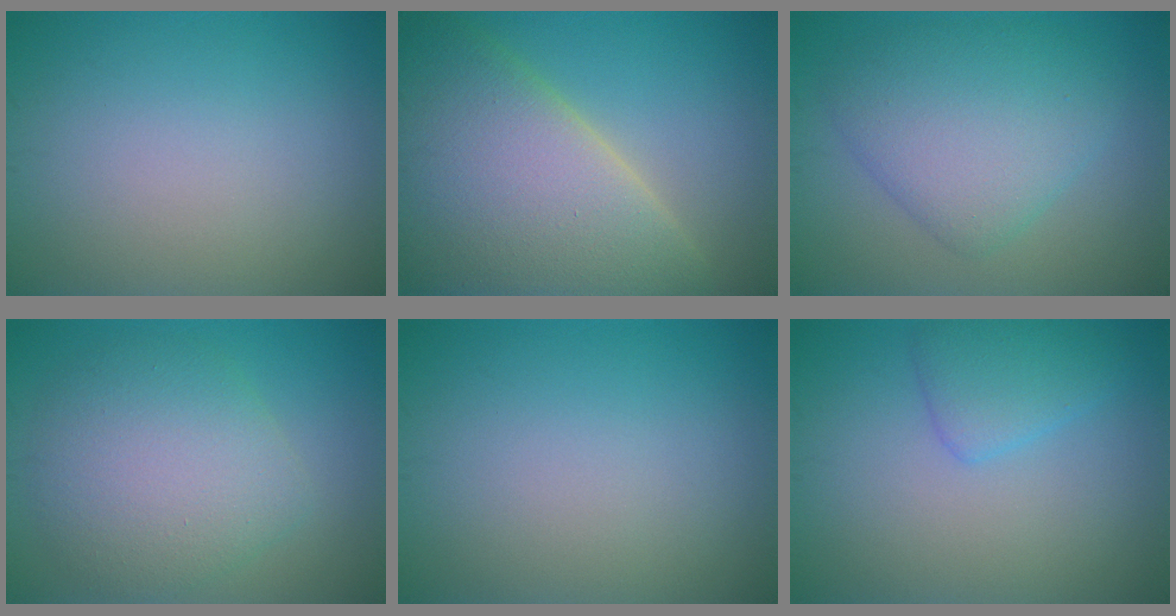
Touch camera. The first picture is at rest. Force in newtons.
{"total": 13.3, "press": 13.2, "slide": 1.0}
{"total": 6.0, "press": 6.0, "slide": 0.1}
{"total": 5.9, "press": 5.9, "slide": 0.2}
{"total": 0.0}
{"total": 2.6, "press": 2.6, "slide": 0.1}